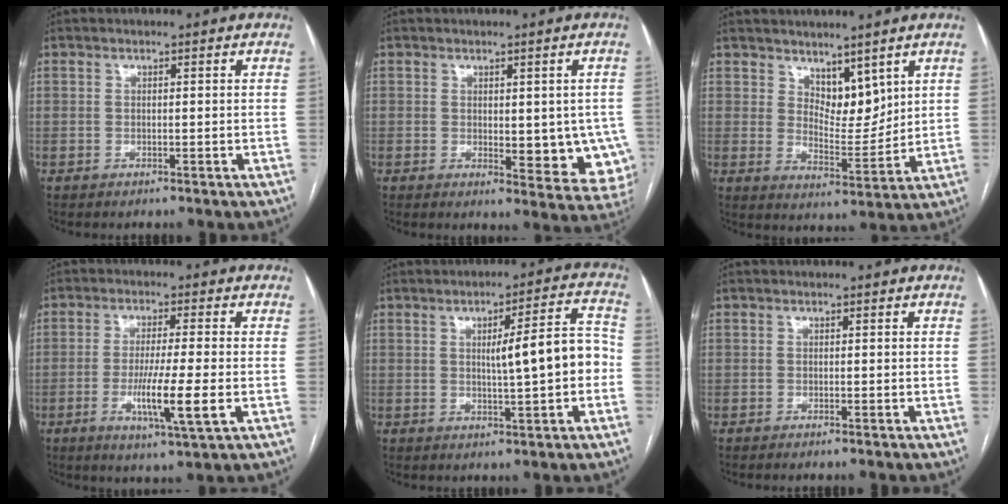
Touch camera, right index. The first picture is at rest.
{"total": 9.8, "force": [-1.1, 4.3, 8.7], "torque": [-0.088, -0.013, -0.005]}
{"total": 6.2, "force": [4.3, 3.0, 3.4], "torque": [-0.051, -0.010, 0.085]}
{"total": 9.0, "force": [-2.3, -0.1, 8.8], "torque": [-0.156, -0.022, -0.042]}
{"total": 8.6, "force": [-0.4, 1.1, 8.6], "torque": [-0.117, 0.022, -0.004]}
{"total": 0.5, "force": [-0.5, -0.1, 0.2], "torque": [-0.005, -0.001, -0.009]}